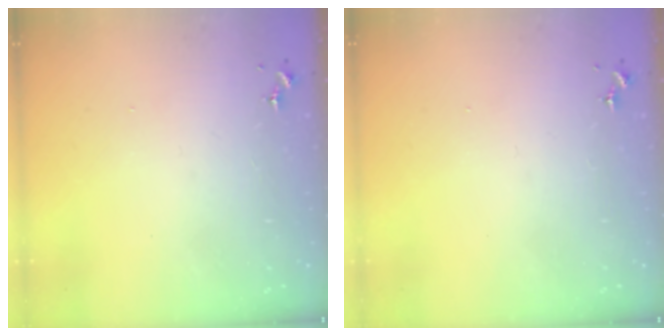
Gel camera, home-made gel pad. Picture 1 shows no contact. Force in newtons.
{"total": 0.0}